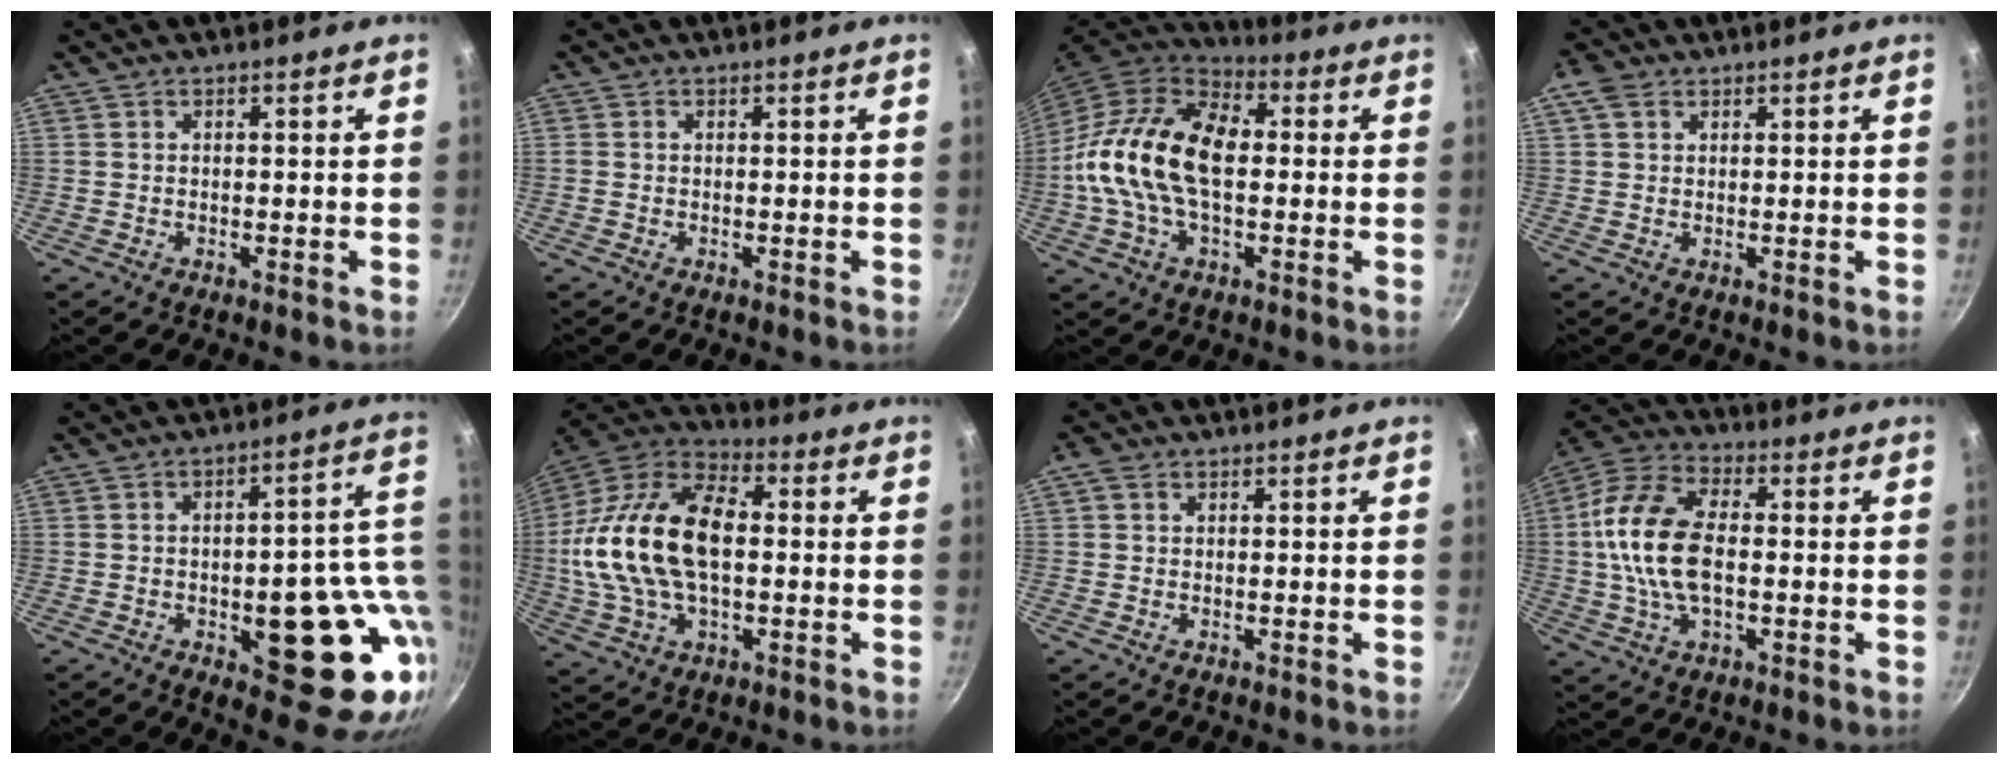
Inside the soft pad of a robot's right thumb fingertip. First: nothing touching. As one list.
[{"total": 0.7, "force": [-0.1, 0.6, 0.3], "torque": [-0.006, 0.002, -0.003]}, {"total": 20.6, "force": [0.2, 12.4, 16.5], "torque": [-0.291, 0.030, -0.013]}, {"total": 3.4, "force": [1.5, 2.4, 1.8], "torque": [-0.033, 0.003, 0.025]}, {"total": 19.7, "force": [-2.7, 8.8, 17.5], "torque": [-0.152, 0.005, -0.029]}, {"total": 23.6, "force": [0.5, 13.8, 19.1], "torque": [-0.363, 0.035, -0.001]}, {"total": 1.6, "force": [0.6, 1.2, 0.8], "torque": [-0.017, 0.003, 0.008]}, {"total": 15.9, "force": [-0.1, 8.9, 13.2], "torque": [-0.252, 0.028, -0.016]}]